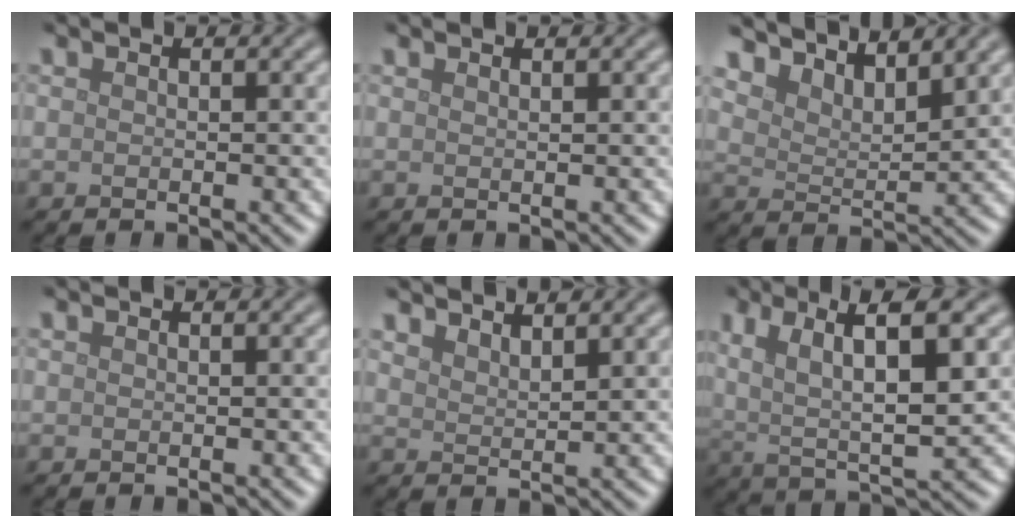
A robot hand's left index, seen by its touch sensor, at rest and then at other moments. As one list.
[{"total": 0.6, "force": [0.5, 0.1, 0.3], "torque": [0.000, 0.000, 0.007]}, {"total": 6.1, "force": [5.6, 1.5, 2.1], "torque": [-0.046, -0.002, 0.091]}, {"total": 0.0}, {"total": 3.0, "force": [2.8, 0.6, 1.0], "torque": [-0.007, 0.005, 0.044]}, {"total": 9.2, "force": [3.1, 3.3, 8.0], "torque": [-0.154, 0.003, 0.054]}]